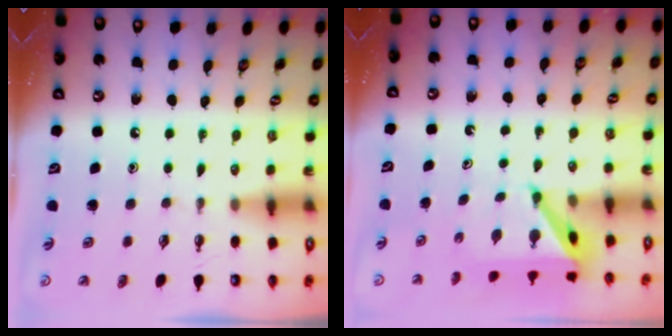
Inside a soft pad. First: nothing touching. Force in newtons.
{"total": 5.1, "press": 5.0, "slide": 0.4}